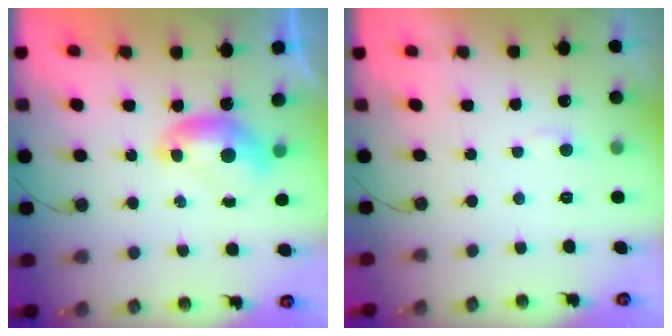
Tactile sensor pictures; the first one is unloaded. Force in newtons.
{"total": 3.6, "press": 3.5, "slide": 0.3}